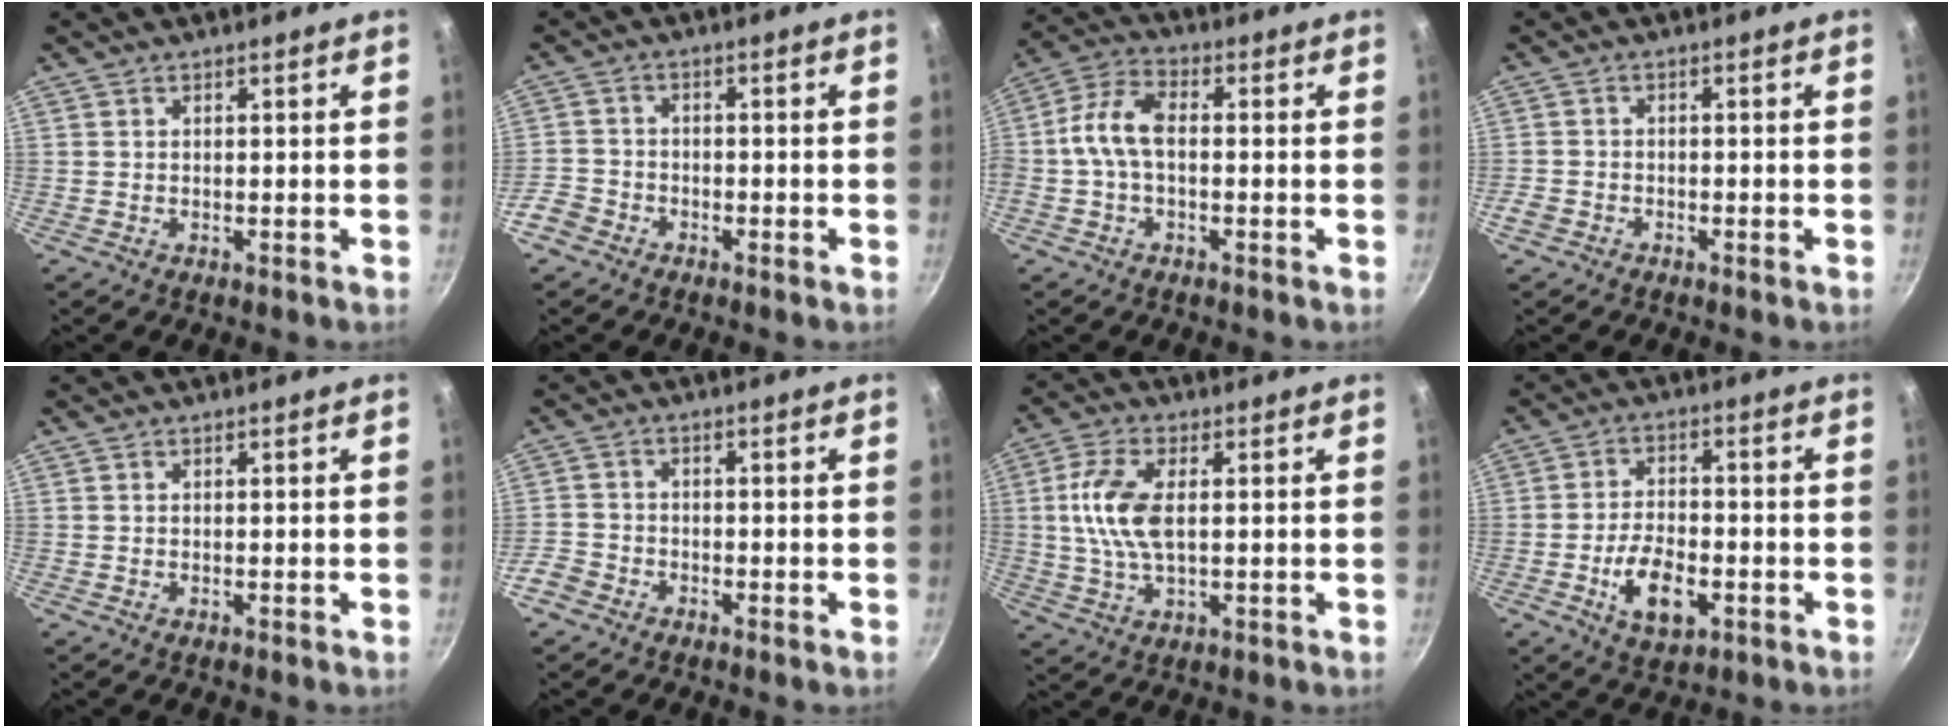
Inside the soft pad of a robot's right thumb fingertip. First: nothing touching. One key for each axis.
{"total": 4.6, "fx": -3.1, "fy": 3.2, "fz": 1.4, "tx": -0.026, "ty": 0.034, "tz": -0.063}
{"total": 8.1, "fx": -0.7, "fy": 4.6, "fz": 6.7, "tx": -0.138, "ty": 0.035, "tz": -0.027}
{"total": 2.4, "fx": -1.6, "fy": 1.5, "fz": 0.9, "tx": -0.029, "ty": 0.013, "tz": -0.034}
{"total": 0.0}
{"total": 4.2, "fx": -2.9, "fy": 2.7, "fz": 1.3, "tx": -0.028, "ty": 0.029, "tz": -0.061}
{"total": 9.8, "fx": 1.1, "fy": 4.7, "fz": 8.5, "tx": -0.172, "ty": 0.006, "tz": 0.017}
{"total": 9.4, "fx": -3.3, "fy": 5.1, "fz": 7.2, "tx": -0.116, "ty": 0.016, "tz": -0.055}